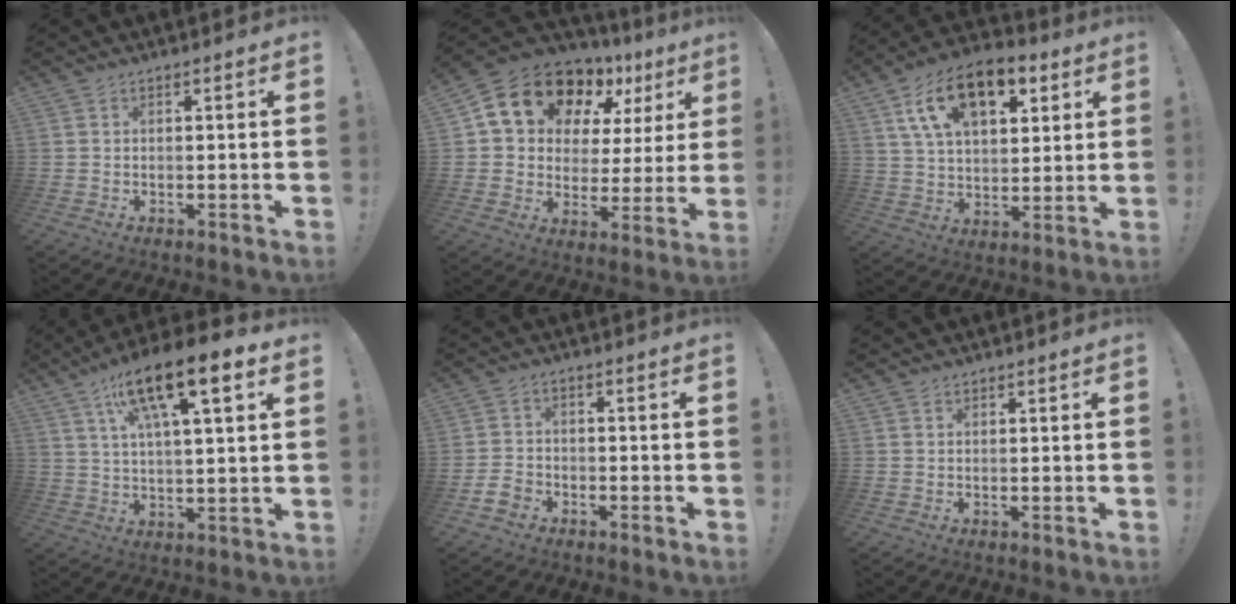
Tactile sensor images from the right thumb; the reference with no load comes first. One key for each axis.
{"total": 16.4, "fx": 10.5, "fy": 10.1, "fz": 7.6, "tx": -0.124, "ty": -0.064, "tz": 0.198}
{"total": 17.9, "fx": 8.9, "fy": 10.3, "fz": 11.6, "tx": -0.192, "ty": -0.029, "tz": 0.160}
{"total": 15.0, "fx": 7.7, "fy": 4.0, "fz": 12.3, "tx": -0.193, "ty": -0.033, "tz": 0.120}
{"total": 4.6, "fx": -3.0, "fy": 2.9, "fz": 2.1, "tx": -0.052, "ty": 0.009, "tz": -0.056}
{"total": 0.6, "fx": 0.5, "fy": 0.3, "fz": 0.0, "tx": 0.003, "ty": -0.002, "tz": 0.010}